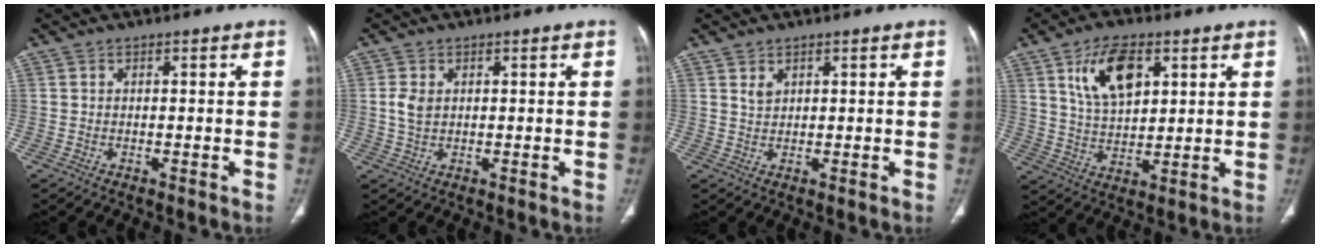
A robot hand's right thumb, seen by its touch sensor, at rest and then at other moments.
{"total": 2.9, "force": [0.6, 2.0, 2.0], "torque": [-0.039, 0.000, 0.015]}
{"total": 1.7, "force": [1.0, 1.0, 0.8], "torque": [-0.009, -0.005, 0.023]}
{"total": 11.4, "force": [4.8, 6.1, 8.3], "torque": [-0.127, -0.016, 0.094]}